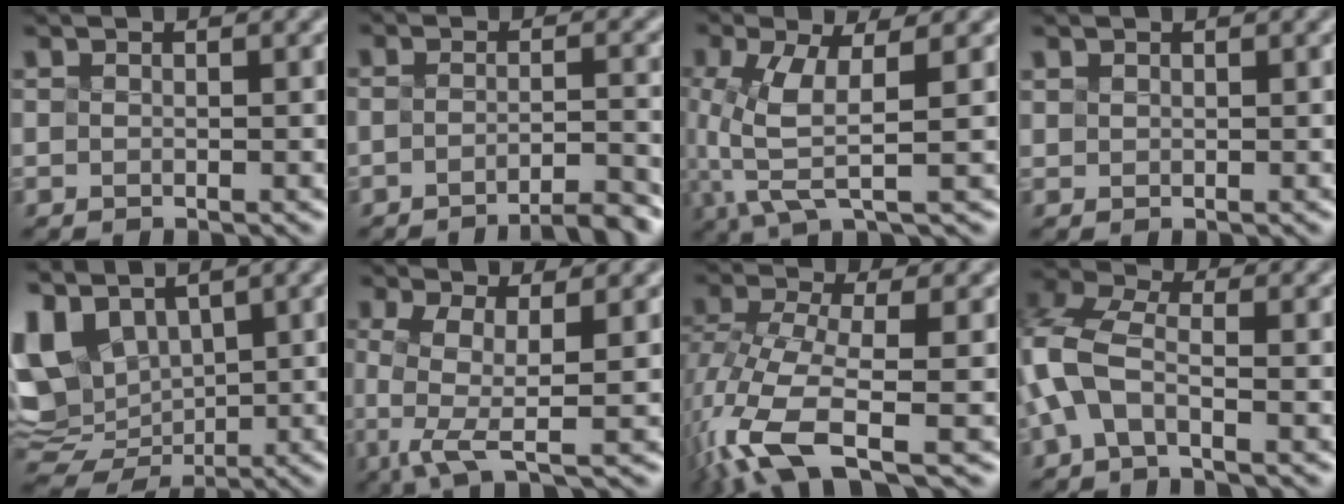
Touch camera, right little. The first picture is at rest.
{"total": 4.1, "force": [-3.9, -0.5, 1.1], "torque": [-0.012, -0.008, -0.038]}
{"total": 2.8, "force": [-1.2, -0.1, 2.6], "torque": [-0.094, -0.015, 0.012]}
{"total": 1.3, "force": [0.1, -0.7, -1.1], "torque": [-0.002, -0.013, 0.028]}
{"total": 6.0, "force": [2.2, 4.2, 3.7], "torque": [-0.133, -0.007, 0.074]}
{"total": 2.7, "force": [-1.6, -0.3, 2.2], "torque": [-0.067, -0.017, -0.005]}
{"total": 7.2, "force": [-5.2, 1.1, 4.8], "torque": [-0.138, -0.019, -0.073]}
{"total": 4.2, "force": [-2.8, 1.5, 2.7], "torque": [-0.108, 0.001, -0.038]}